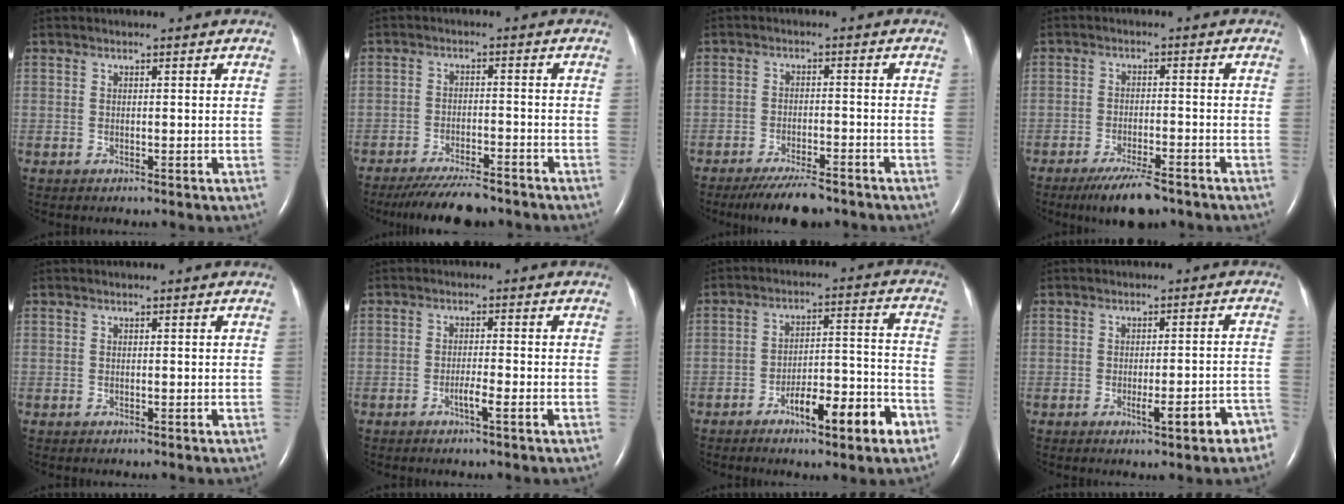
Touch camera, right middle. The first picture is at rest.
{"total": 9.4, "force": [-8.4, 1.5, 4.1], "torque": [-0.064, -0.017, -0.131]}
{"total": 7.4, "force": [-6.3, 1.4, 3.7], "torque": [-0.061, -0.015, -0.104]}
{"total": 7.1, "force": [-5.4, 1.4, 4.4], "torque": [-0.077, -0.013, -0.089]}
{"total": 0.0}
{"total": 2.5, "force": [-1.2, -0.2, 2.1], "torque": [-0.040, -0.001, -0.023]}
{"total": 11.1, "force": [-6.2, 2.0, 9.1], "torque": [-0.136, 0.017, -0.090]}
{"total": 5.9, "force": [-3.5, 0.8, 4.7], "torque": [-0.056, 0.006, -0.042]}